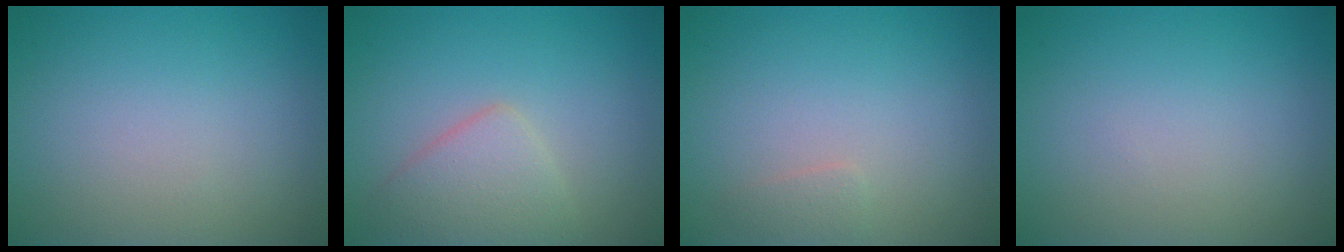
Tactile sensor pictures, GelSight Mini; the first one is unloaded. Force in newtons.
{"total": 3.3, "press": 3.3, "slide": 0.1}
{"total": 0.9, "press": 0.9, "slide": 0.0}
{"total": 0.0}